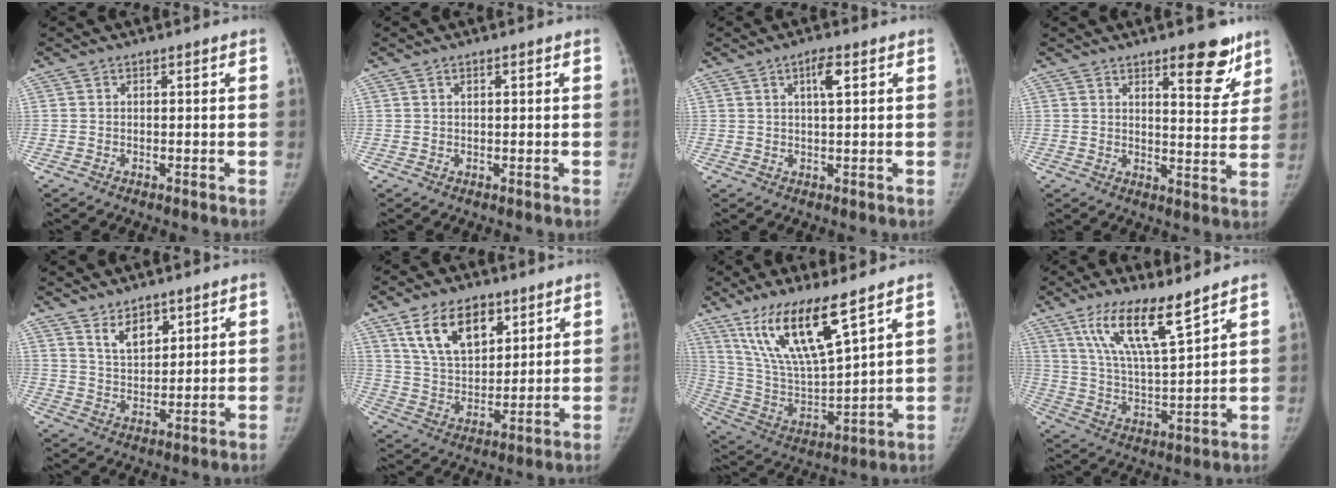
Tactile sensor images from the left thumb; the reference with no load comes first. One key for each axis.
{"total": 0.8, "fx": 0.4, "fy": 0.3, "fz": 0.7, "tx": -0.012, "ty": 0.003, "tz": 0.006}
{"total": 3.7, "fx": 1.5, "fy": 0.9, "fz": 3.3, "tx": -0.056, "ty": 0.000, "tz": 0.027}
{"total": 9.9, "fx": 6.4, "fy": 3.4, "fz": 6.7, "tx": -0.054, "ty": -0.041, "tz": 0.088}
{"total": 6.3, "fx": 4.0, "fy": 3.3, "fz": 3.5, "tx": -0.038, "ty": -0.034, "tz": 0.079}
{"total": 13.4, "fx": 7.2, "fy": 7.6, "fz": 8.3, "tx": -0.117, "ty": -0.034, "tz": 0.141}
{"total": 17.6, "fx": 11.0, "fy": 3.9, "fz": 13.2, "tx": -0.243, "ty": -0.054, "tz": 0.224}
{"total": 13.5, "fx": 8.8, "fy": 2.6, "fz": 9.9, "tx": -0.173, "ty": -0.050, "tz": 0.174}